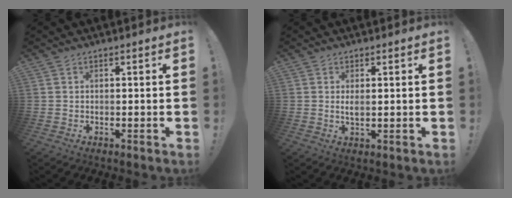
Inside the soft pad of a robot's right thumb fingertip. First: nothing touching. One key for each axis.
{"total": 2.1, "fx": 0.7, "fy": 0.6, "fz": 1.9, "tx": -0.032, "ty": -0.004, "tz": 0.010}